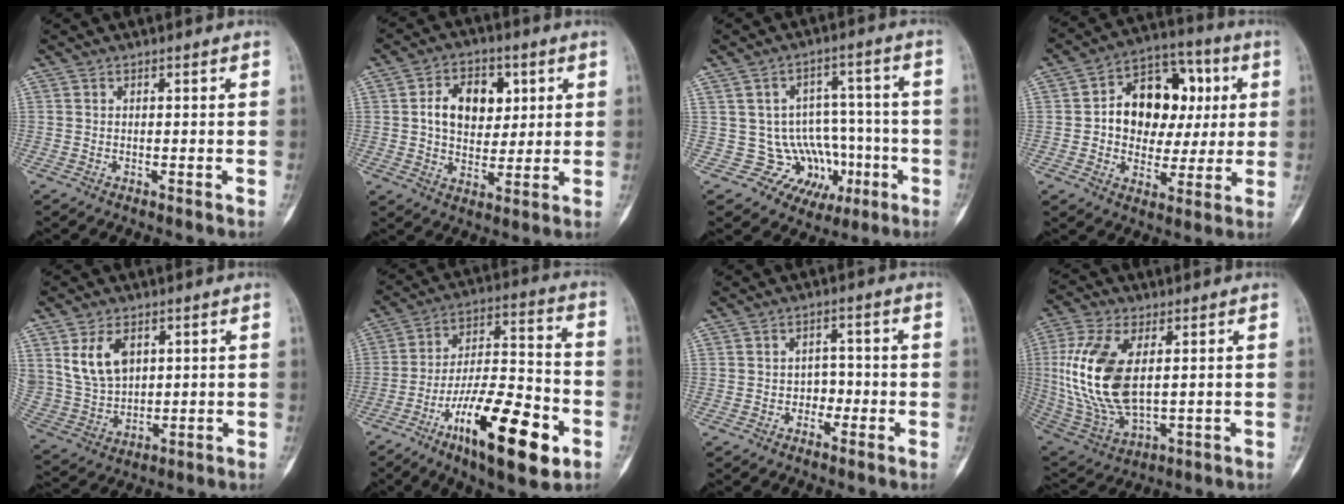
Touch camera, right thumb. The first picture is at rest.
{"total": 10.9, "force": [2.5, 7.6, 7.4], "torque": [-0.085, -0.003, 0.044]}
{"total": 12.0, "force": [-2.8, 11.1, 3.6], "torque": [0.002, 0.054, -0.025]}
{"total": 16.4, "force": [2.2, 12.2, 10.8], "torque": [-0.110, 0.022, 0.033]}
{"total": 10.2, "force": [4.0, 6.8, 6.5], "torque": [-0.109, -0.013, 0.096]}
{"total": 21.1, "force": [-9.5, 6.9, 17.5], "torque": [-0.283, 0.052, -0.152]}
{"total": 3.0, "force": [-1.0, 2.5, 1.4], "torque": [0.005, 0.013, -0.022]}
{"total": 18.1, "force": [2.5, 9.5, 15.1], "torque": [-0.324, -0.014, 0.059]}